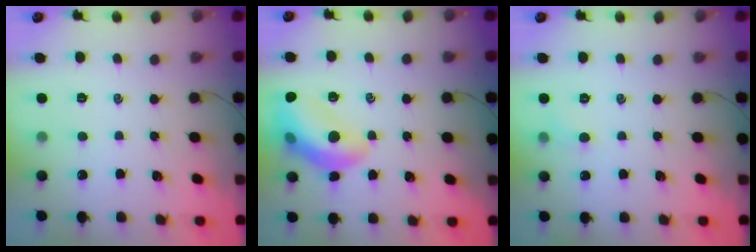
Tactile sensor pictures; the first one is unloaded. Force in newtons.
{"total": 14.4, "press": 14.3, "slide": 1.6}
{"total": 3.9, "press": 3.7, "slide": 1.3}